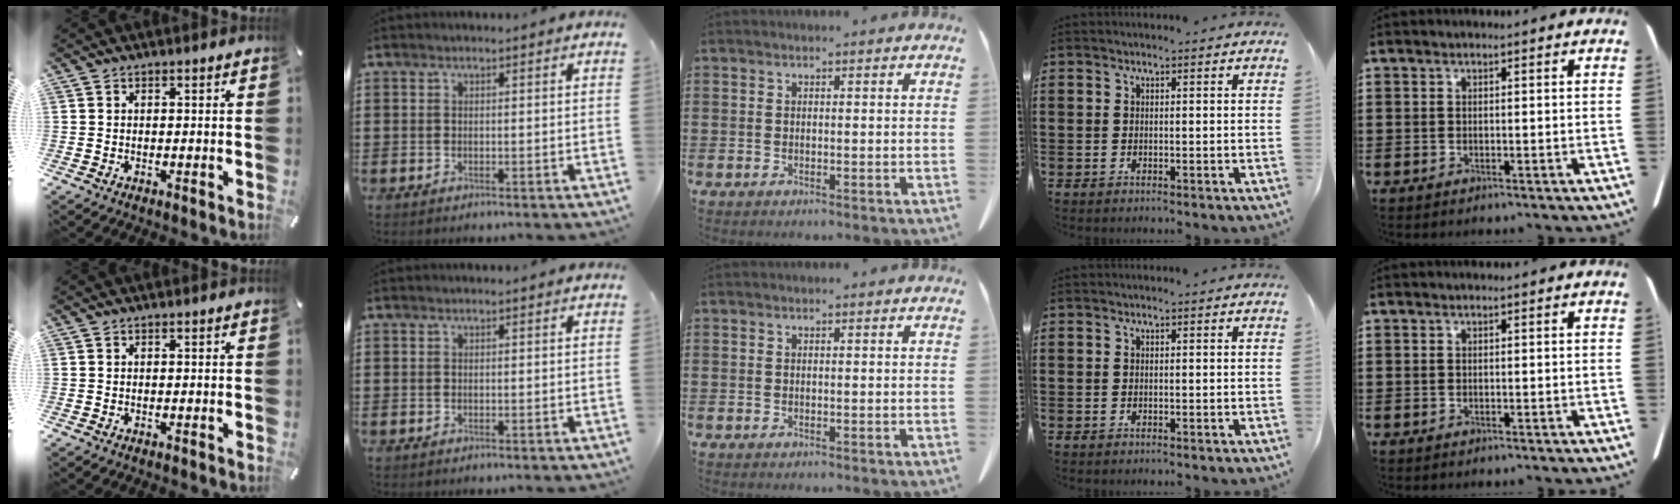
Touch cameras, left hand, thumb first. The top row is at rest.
{}